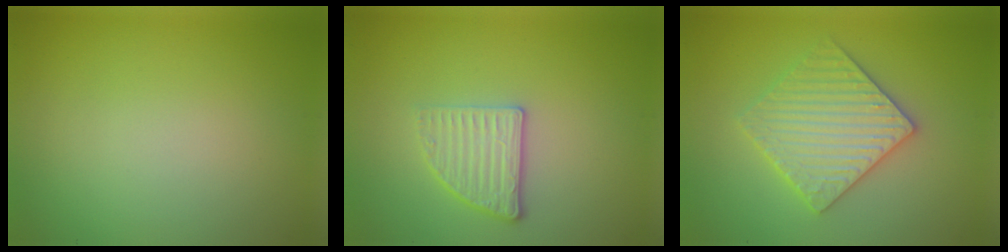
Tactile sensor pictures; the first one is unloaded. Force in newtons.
{"total": 2.7, "press": 2.4, "slide": 1.1}
{"total": 5.2, "press": 5.1, "slide": 1.0}